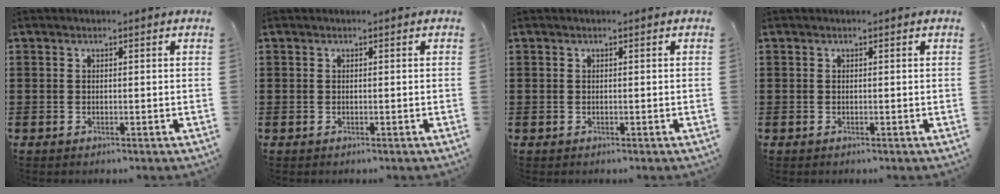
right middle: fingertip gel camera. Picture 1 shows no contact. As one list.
[{"total": 0.0}, {"total": 0.0}, {"total": 0.0}]